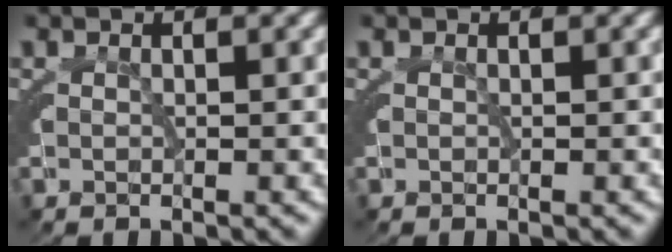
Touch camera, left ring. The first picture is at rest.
{"total": 0.0}